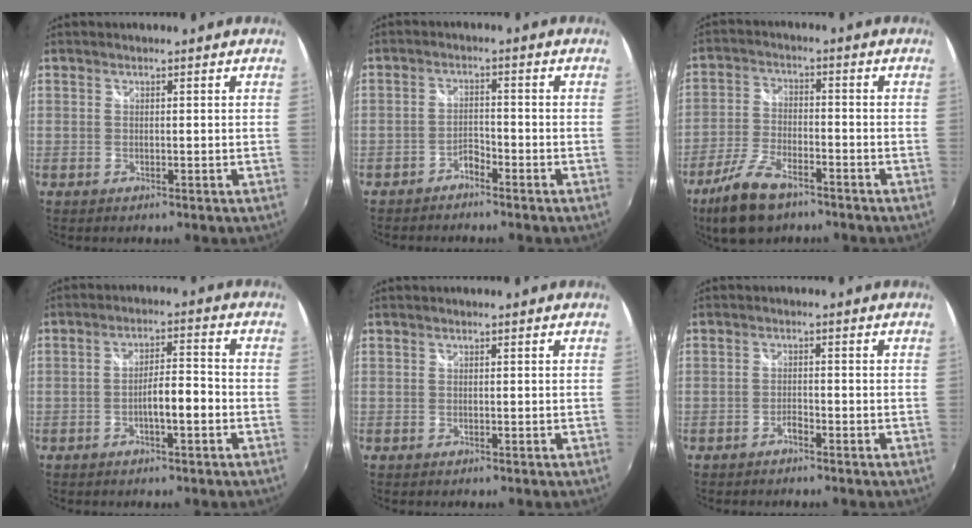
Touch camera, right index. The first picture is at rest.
{"total": 2.4, "force": [-2.2, 0.8, 0.7], "torque": [-0.019, 0.007, -0.038]}
{"total": 11.2, "force": [-7.8, 4.5, 6.7], "torque": [-0.154, -0.011, -0.147]}
{"total": 5.5, "force": [-2.2, 0.8, 5.0], "torque": [-0.085, 0.011, -0.030]}
{"total": 0.0}
{"total": 1.3, "force": [-1.2, 0.3, 0.5], "torque": [-0.011, 0.002, -0.022]}